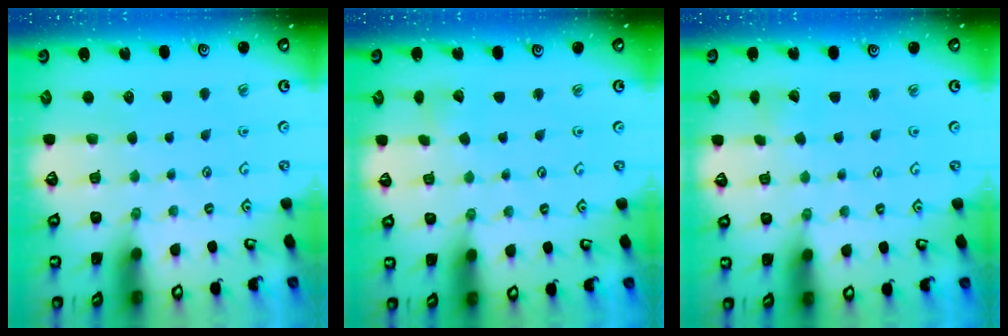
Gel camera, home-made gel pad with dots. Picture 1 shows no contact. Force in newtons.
{"total": 3.6, "press": 3.5, "slide": 0.3}
{"total": 2.5, "press": 2.5, "slide": 0.3}